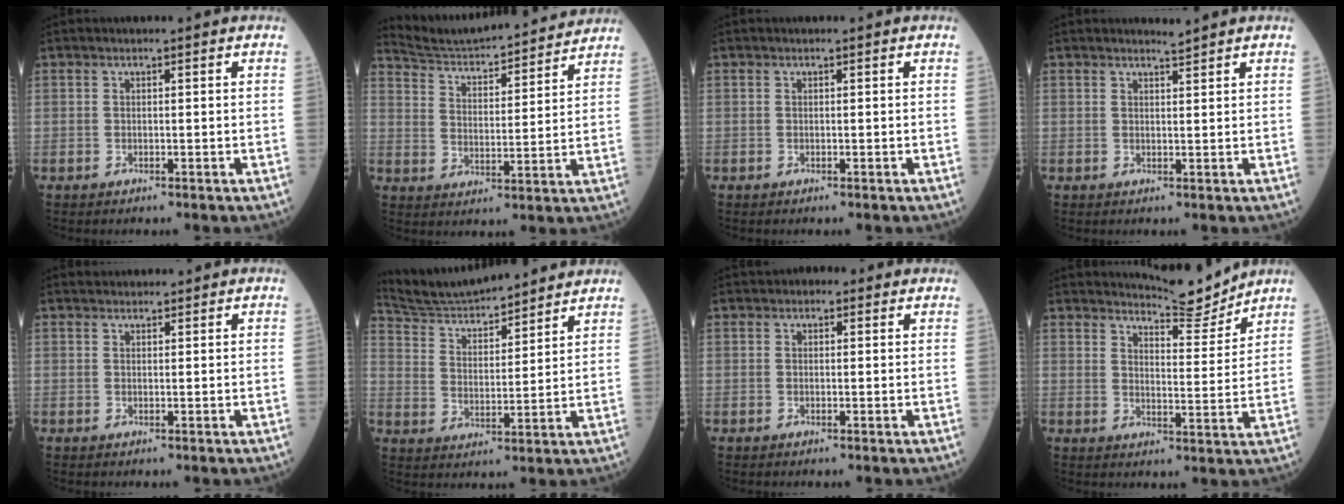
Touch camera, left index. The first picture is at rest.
{"total": 17.2, "force": [16.4, 1.9, 4.7], "torque": [-0.078, 0.007, 0.242]}
{"total": 0.0}
{"total": 1.3, "force": [1.2, -0.4, -0.2], "torque": [-0.009, -0.008, 0.023]}
{"total": 2.7, "force": [2.6, 0.6, 0.3], "torque": [-0.004, 0.025, 0.042]}
{"total": 16.4, "force": [15.5, 2.4, 5.1], "torque": [-0.095, 0.022, 0.255]}
{"total": 1.5, "force": [1.0, 1.1, 0.3], "torque": [-0.004, 0.005, 0.009]}
{"total": 7.1, "force": [7.1, 0.1, 0.4], "torque": [-0.021, -0.025, 0.104]}